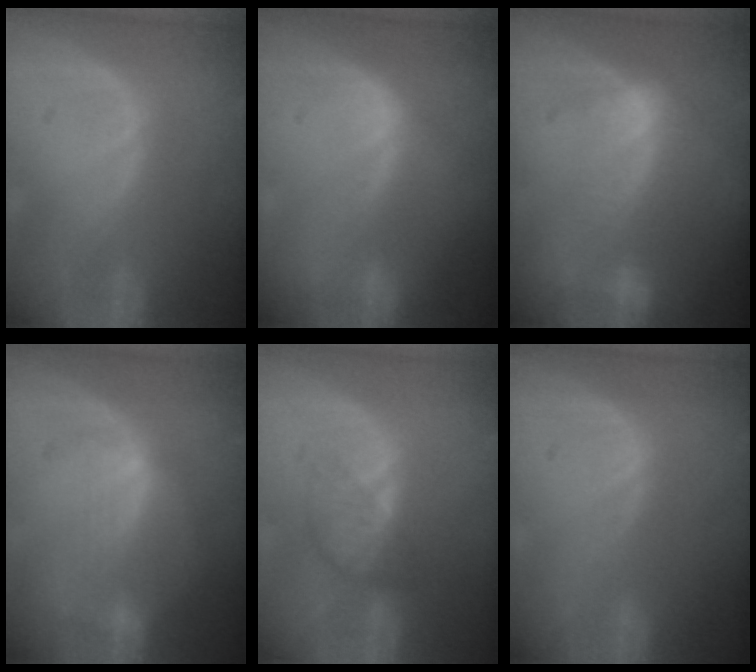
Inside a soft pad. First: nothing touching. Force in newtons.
{"total": 1.1, "press": 0.7, "slide": 0.9}
{"total": 7.4, "press": 6.3, "slide": 3.8}
{"total": 3.2, "press": 3.2, "slide": 0.4}
{"total": 4.2, "press": 3.7, "slide": 1.9}
{"total": 0.0}